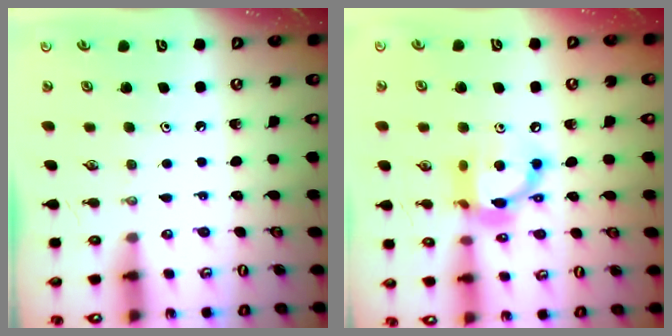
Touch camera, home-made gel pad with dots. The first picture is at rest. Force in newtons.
{"total": 13.0, "press": 13.0, "slide": 1.0}